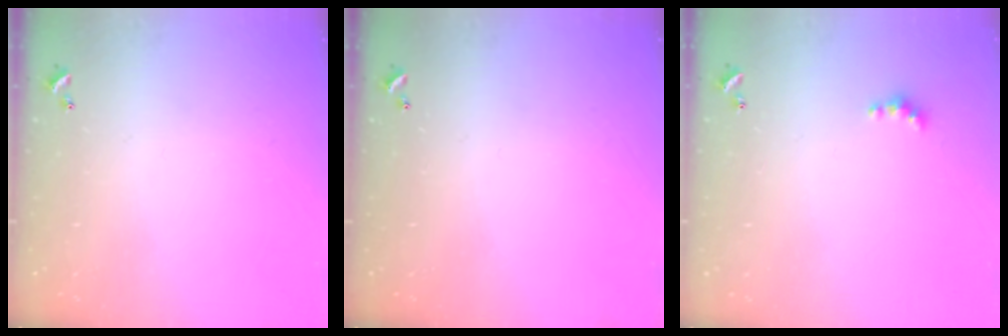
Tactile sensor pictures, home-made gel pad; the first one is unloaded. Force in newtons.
{"total": 0.0}
{"total": 2.8, "press": 2.8, "slide": 0.5}